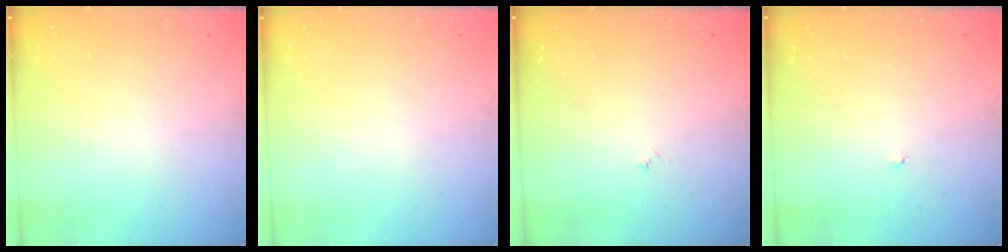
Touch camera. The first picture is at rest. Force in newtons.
{"total": 0.0}
{"total": 3.0, "press": 2.9, "slide": 0.3}
{"total": 2.9, "press": 2.9, "slide": 0.3}